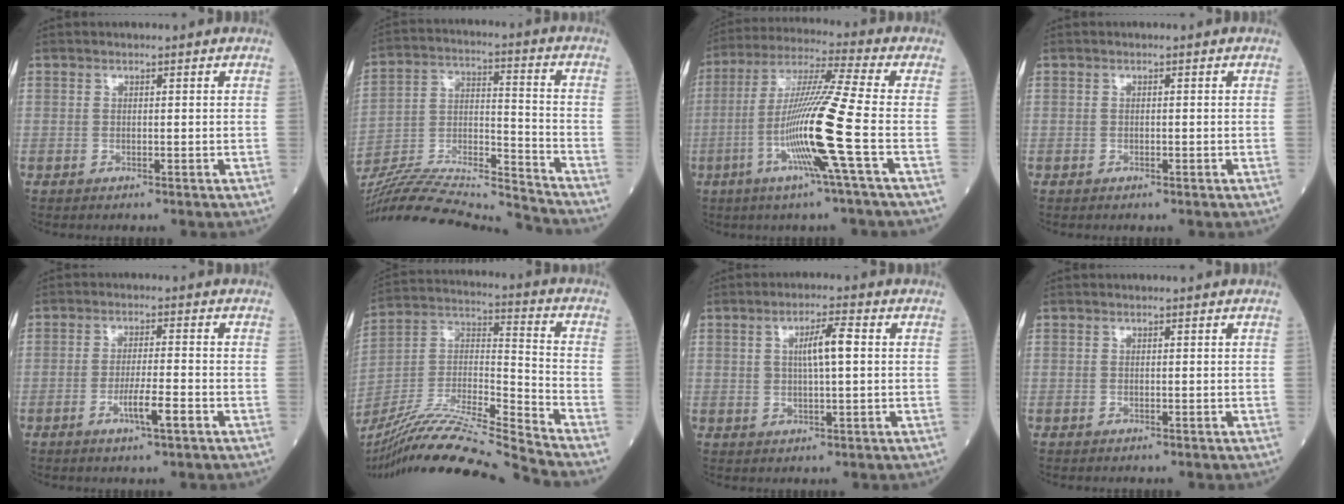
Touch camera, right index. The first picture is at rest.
{"total": 22.7, "force": [-21.6, 0.0, 7.2], "torque": [-0.160, -0.003, -0.360]}
{"total": 13.9, "force": [-3.9, -2.3, 13.1], "torque": [-0.256, -0.010, -0.080]}
{"total": 0.0}
{"total": 4.6, "force": [-2.0, 0.1, 4.2], "torque": [-0.074, -0.005, -0.034]}
{"total": 21.8, "force": [-19.8, -1.8, 8.8], "torque": [-0.192, -0.012, -0.354]}
{"total": 4.9, "force": [1.1, 0.7, 4.8], "torque": [-0.084, 0.007, 0.022]}
{"total": 0.0}